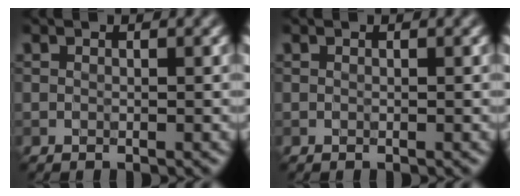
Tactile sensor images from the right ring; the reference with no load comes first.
{"total": 0.0}